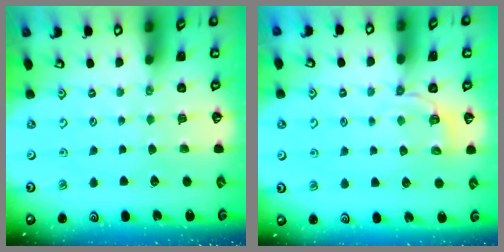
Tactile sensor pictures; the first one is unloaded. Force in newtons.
{"total": 3.5, "press": 3.0, "slide": 1.8}